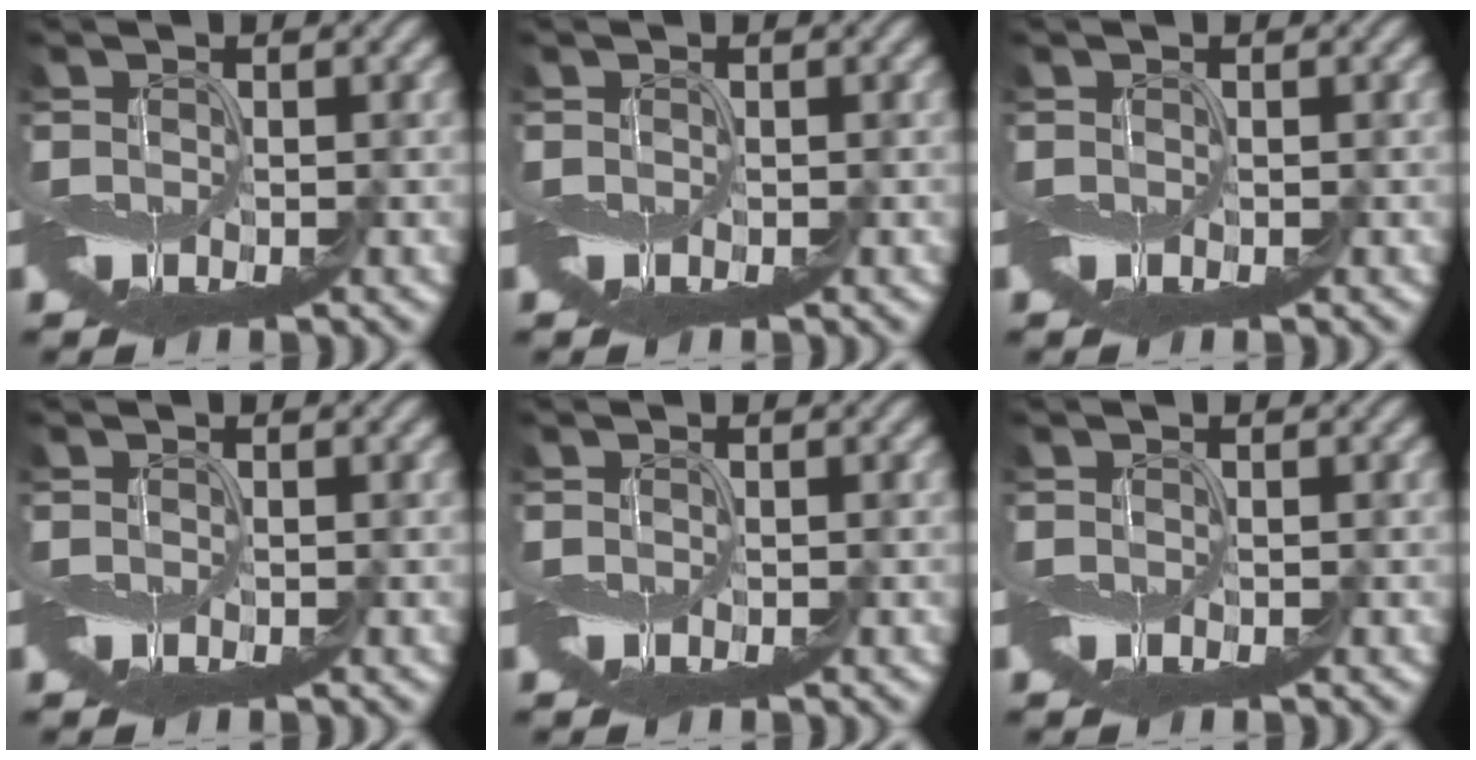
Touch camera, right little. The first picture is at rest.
{"total": 0.0}
{"total": 0.0}
{"total": 0.0}
{"total": 0.0}
{"total": 0.0}